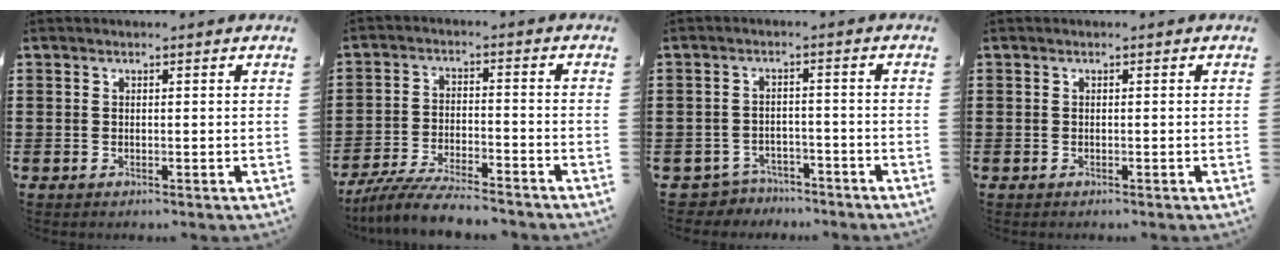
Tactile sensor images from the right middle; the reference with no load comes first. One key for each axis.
{"total": 6.8, "fx": -6.3, "fy": 0.7, "fz": 2.4, "tx": -0.053, "ty": 0.000, "tz": -0.122}
{"total": 3.2, "fx": -3.1, "fy": 0.9, "fz": -0.2, "tx": -0.015, "ty": 0.001, "tz": -0.071}
{"total": 0.0}